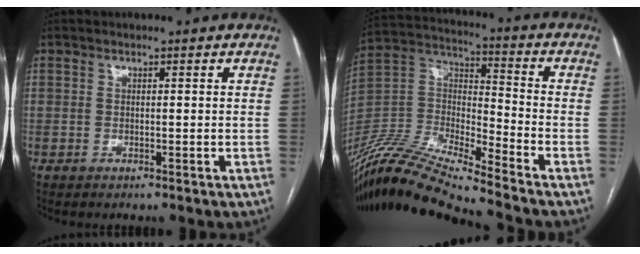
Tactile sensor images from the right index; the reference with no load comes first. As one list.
[{"total": 18.7, "force": [-17.0, -0.3, 7.8], "torque": [-0.164, 0.007, -0.323]}]